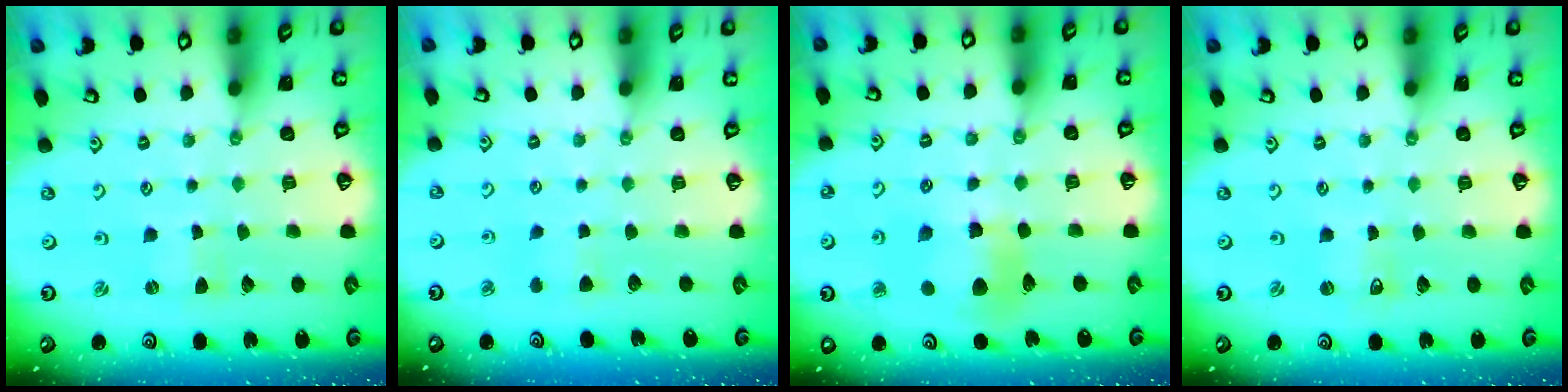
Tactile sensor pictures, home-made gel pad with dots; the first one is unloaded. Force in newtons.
{"total": 4.8, "press": 4.7, "slide": 0.7}
{"total": 10.7, "press": 10.6, "slide": 1.4}
{"total": 1.2, "press": 1.2, "slide": 0.1}